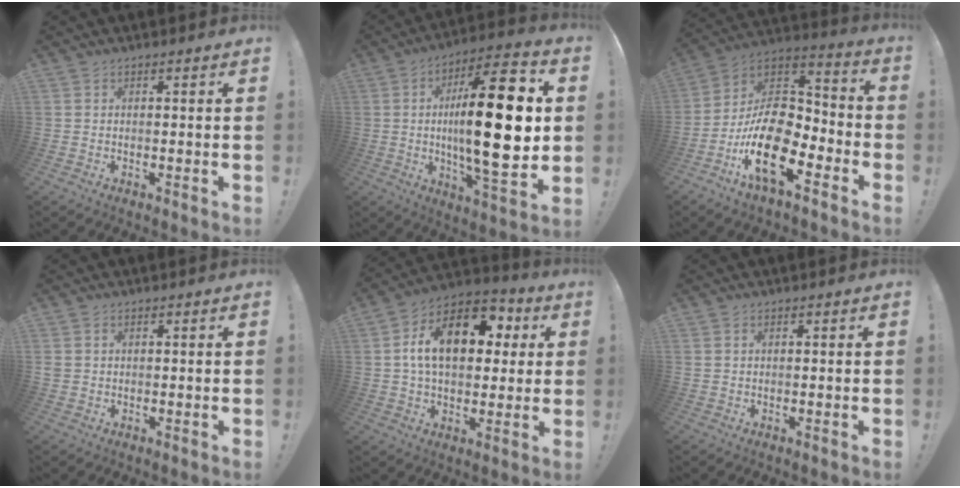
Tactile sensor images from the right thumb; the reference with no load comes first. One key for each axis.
{"total": 27.7, "fx": 1.3, "fy": 8.9, "fz": 26.2, "tx": -0.432, "ty": -0.008, "tz": 0.014}
{"total": 20.0, "fx": -8.1, "fy": 10.7, "fz": 14.8, "tx": -0.289, "ty": 0.042, "tz": -0.129}
{"total": 1.2, "fx": 0.4, "fy": 1.1, "fz": 0.4, "tx": -0.010, "ty": 0.002, "tz": 0.008}
{"total": 18.6, "fx": 4.5, "fy": 11.2, "fz": 14.1, "tx": -0.240, "ty": 0.000, "tz": 0.076}
{"total": 0.6, "fx": 0.3, "fy": 0.4, "fz": 0.3, "tx": -0.009, "ty": 0.002, "tz": 0.006}